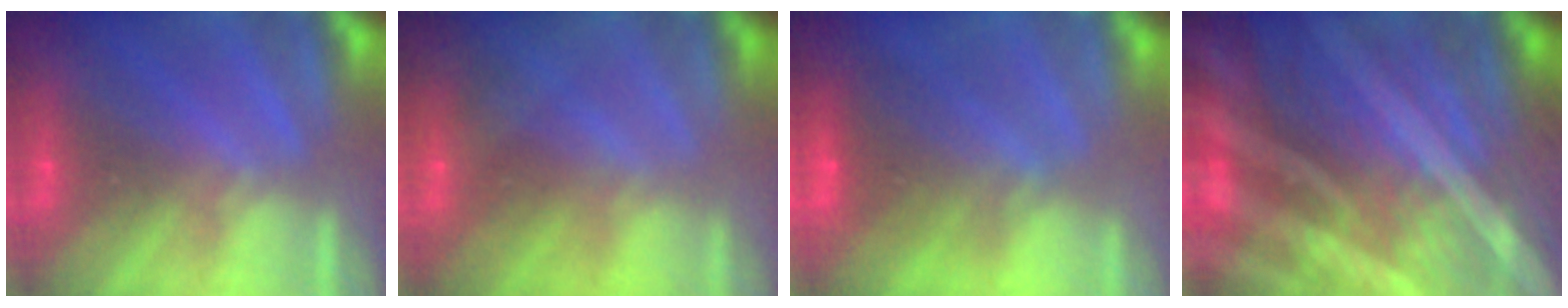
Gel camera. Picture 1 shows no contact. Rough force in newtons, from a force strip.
{"total": 1.8}
{"total": 7.4}
{"total": 7.8}